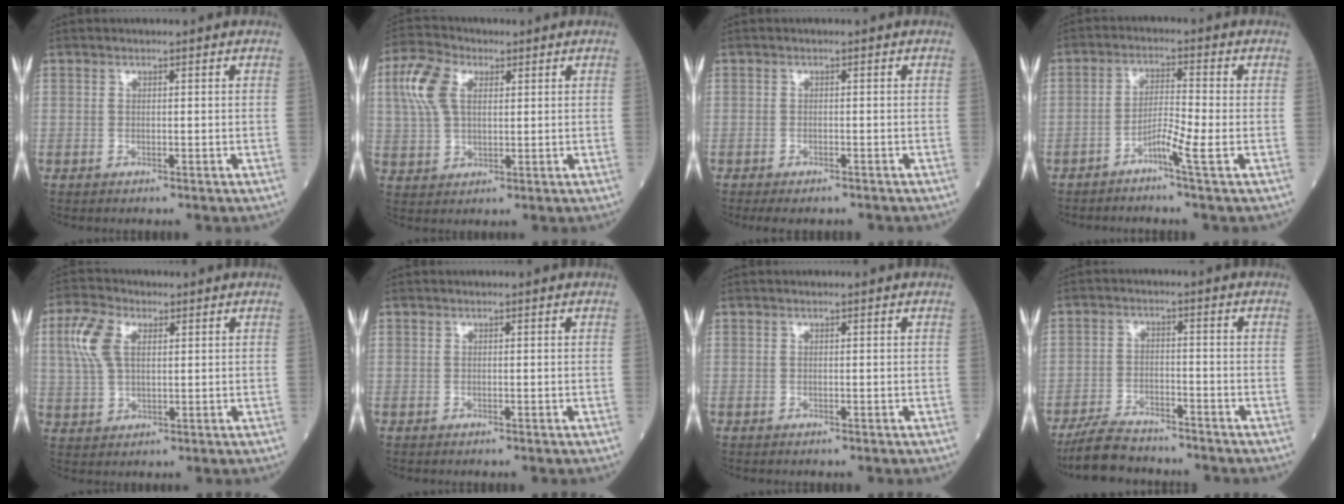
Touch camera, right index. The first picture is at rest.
{"total": 8.0, "force": [2.6, 4.4, 6.1], "torque": [-0.151, 0.023, 0.052]}
{"total": 3.7, "force": [-3.2, 1.0, 1.5], "torque": [-0.013, -0.005, -0.044]}
{"total": 4.0, "force": [-2.2, -0.7, 3.3], "torque": [-0.060, 0.002, -0.047]}
{"total": 7.1, "force": [2.3, 3.7, 5.6], "torque": [-0.142, 0.019, 0.049]}
{"total": 0.0}
{"total": 0.0}
{"total": 7.5, "force": [-6.7, 1.9, 2.6], "torque": [-0.054, -0.019, -0.121]}